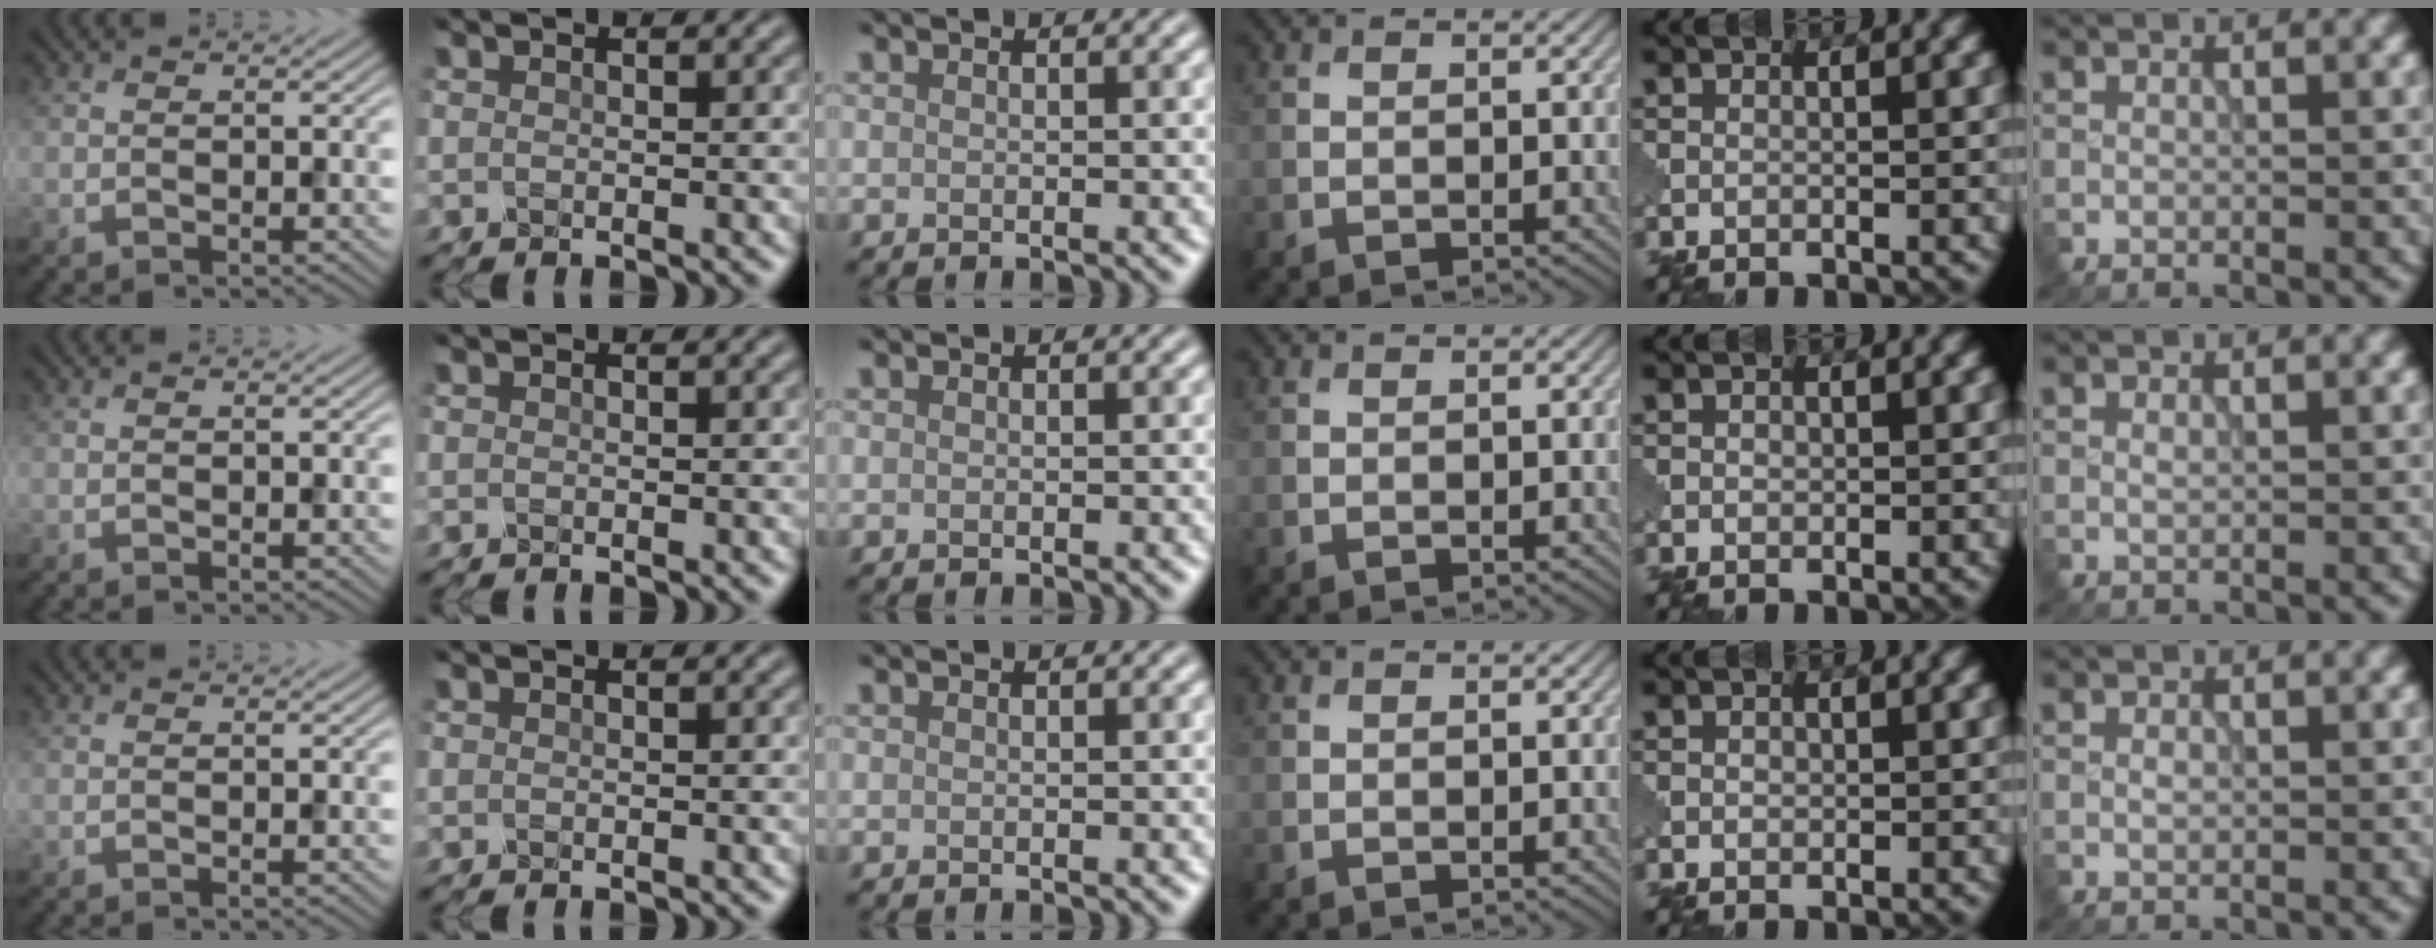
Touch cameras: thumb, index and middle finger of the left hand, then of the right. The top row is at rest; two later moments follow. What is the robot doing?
{"motion": "close", "object": "eyeshadow palette"}